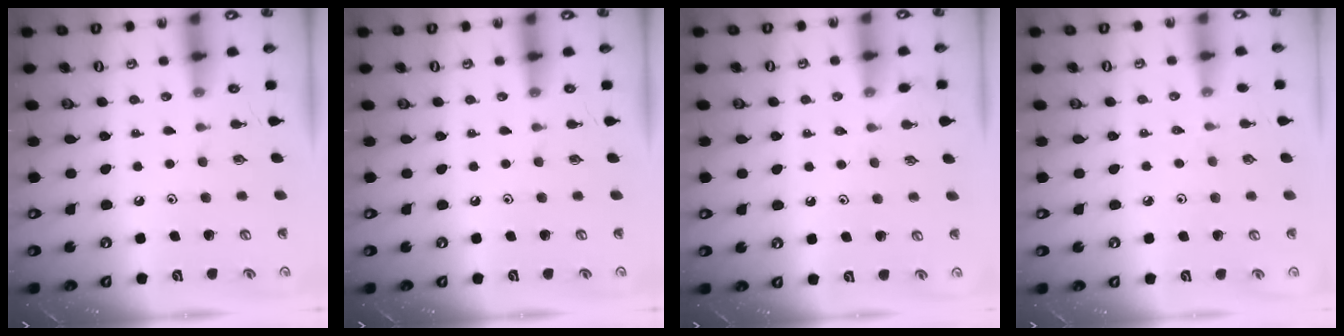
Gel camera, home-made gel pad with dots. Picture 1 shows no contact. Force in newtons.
{"total": 0.0}
{"total": 4.3, "press": 4.2, "slide": 0.8}
{"total": 1.7, "press": 1.6, "slide": 0.4}